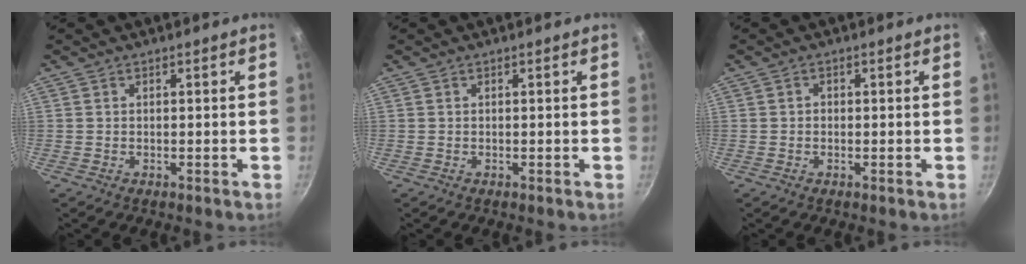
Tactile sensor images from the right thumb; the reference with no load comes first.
{"total": 0.0}
{"total": 0.8, "force": [-0.1, 0.7, 0.3], "torque": [-0.004, 0.004, -0.003]}